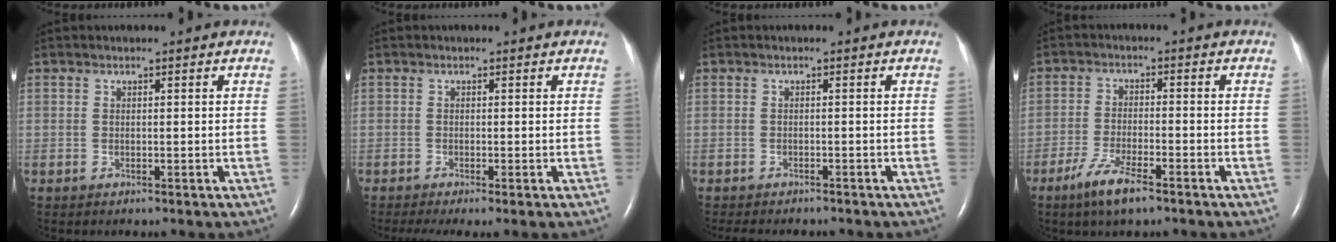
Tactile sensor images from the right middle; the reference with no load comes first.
{"total": 3.5, "force": [-2.5, 0.1, 2.4], "torque": [-0.038, -0.013, -0.039]}
{"total": 7.2, "force": [-6.4, 1.9, 2.8], "torque": [-0.037, -0.001, -0.080]}
{"total": 6.4, "force": [-4.3, 1.1, 4.6], "torque": [-0.102, -0.011, -0.077]}